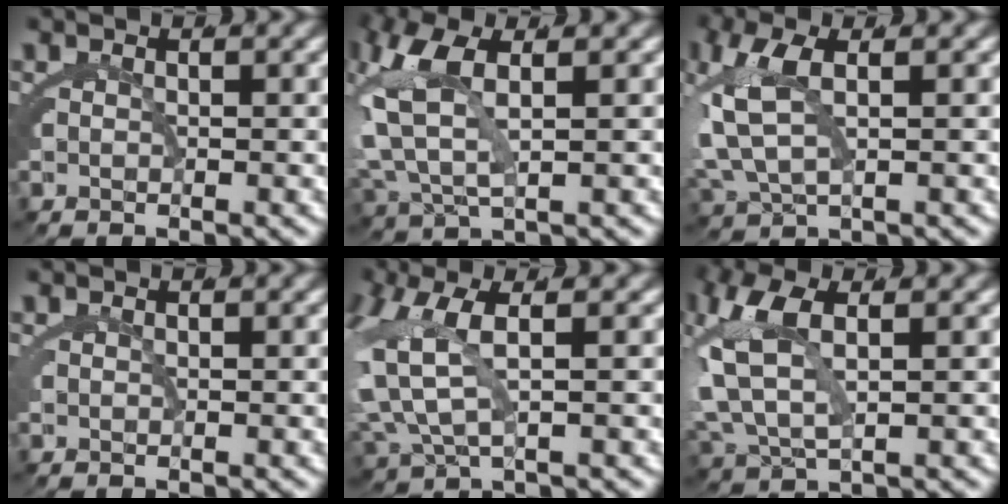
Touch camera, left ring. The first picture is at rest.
{"total": 6.4, "force": [1.4, 3.3, 5.3], "torque": [-0.142, -0.008, 0.034]}
{"total": 4.8, "force": [0.8, 2.4, 4.1], "torque": [-0.113, -0.007, 0.024]}
{"total": 0.5, "force": [0.3, -0.4, 0.0], "torque": [0.004, 0.003, 0.005]}
{"total": 5.5, "force": [0.9, 2.7, 4.8], "torque": [-0.127, -0.007, 0.025]}
{"total": 5.8, "force": [1.2, 3.1, 4.8], "torque": [-0.133, -0.010, 0.034]}